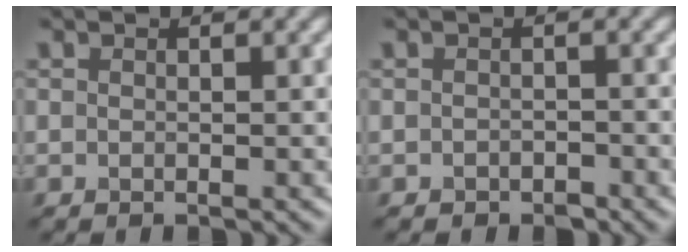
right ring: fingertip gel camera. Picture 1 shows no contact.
{"total": 0.8, "force": [-0.5, 0.5, -0.2], "torque": [0.007, -0.002, -0.007]}